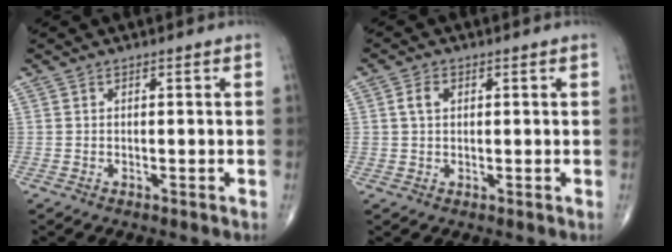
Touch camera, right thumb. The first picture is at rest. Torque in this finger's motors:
{"motor_torque": [0.58, 0.30, 0.60, 0.29, 0.02]}